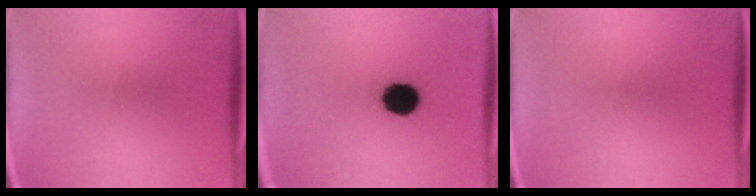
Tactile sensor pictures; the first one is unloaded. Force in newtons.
{"total": 12.6}
{"total": 0.0}